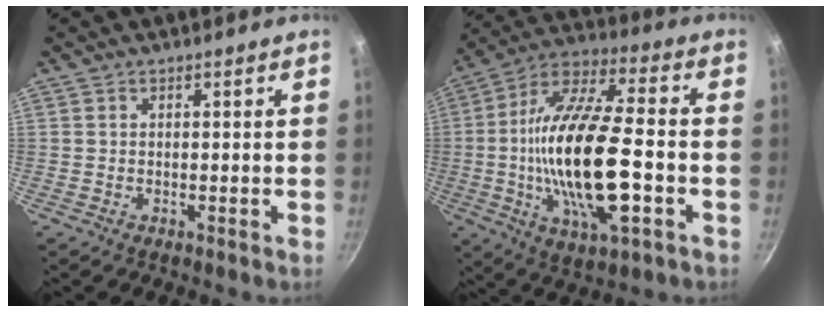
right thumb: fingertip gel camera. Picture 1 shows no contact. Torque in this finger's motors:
{"motor_torque": [-0.11, 1.52, 2.57, -0.20, 0.53]}